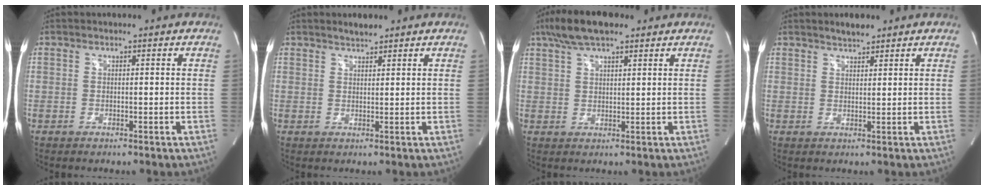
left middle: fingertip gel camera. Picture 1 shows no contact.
{"total": 2.0, "force": [1.9, 0.3, 0.6], "torque": [-0.021, 0.003, 0.035]}
{"total": 8.0, "force": [5.7, 2.3, 5.0], "torque": [-0.104, 0.022, 0.103]}
{"total": 2.6, "force": [2.3, 0.6, 1.0], "torque": [-0.026, 0.004, 0.040]}